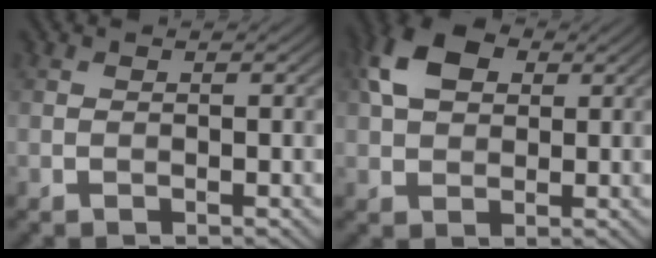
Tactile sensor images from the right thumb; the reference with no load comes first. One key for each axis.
{"total": 7.2, "fx": 2.3, "fy": 4.9, "fz": 4.8, "tx": -0.111, "ty": 0.016, "tz": 0.036}